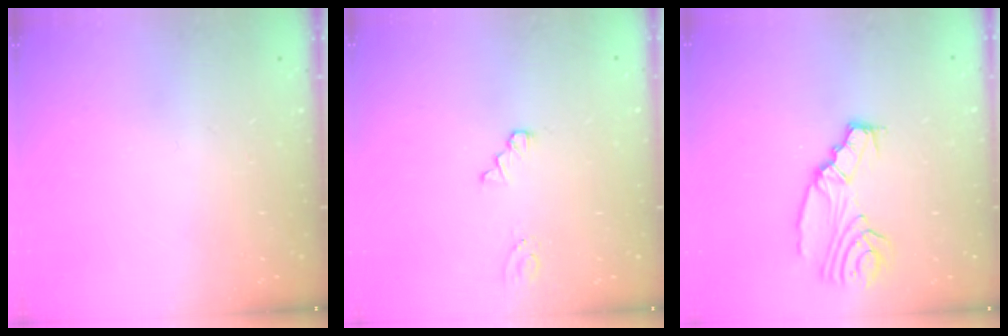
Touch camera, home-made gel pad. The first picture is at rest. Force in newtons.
{"total": 1.0, "press": 1.0, "slide": 0.1}
{"total": 9.4, "press": 9.4, "slide": 0.8}